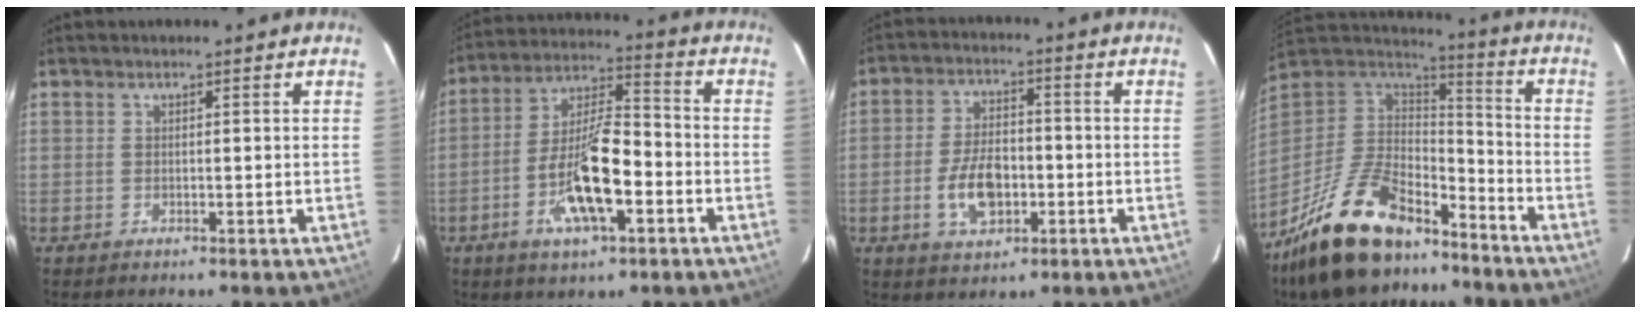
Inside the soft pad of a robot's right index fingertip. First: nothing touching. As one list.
[{"total": 14.3, "force": [-5.3, 4.5, 12.5], "torque": [-0.250, 0.000, -0.096]}, {"total": 9.2, "force": [-2.7, 5.2, 7.1], "torque": [-0.140, 0.007, -0.040]}, {"total": 24.7, "force": [-17.4, 10.8, 13.9], "torque": [-0.288, -0.005, -0.289]}]